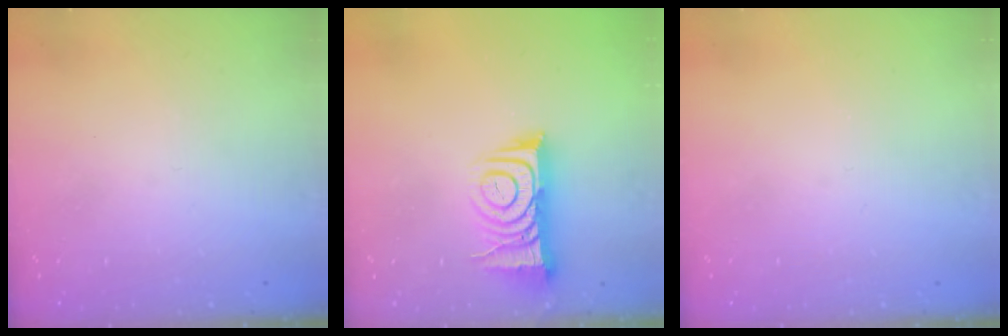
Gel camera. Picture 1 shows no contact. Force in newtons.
{"total": 11.3, "press": 11.2, "slide": 1.0}
{"total": 0.0}